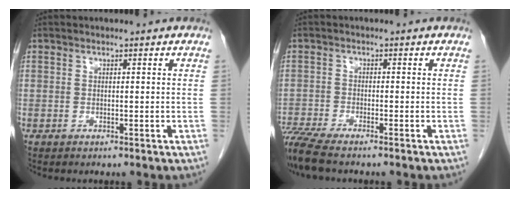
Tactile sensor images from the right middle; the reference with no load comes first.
{"total": 6.1, "force": [-5.4, 0.1, 3.0], "torque": [-0.061, -0.013, -0.099]}